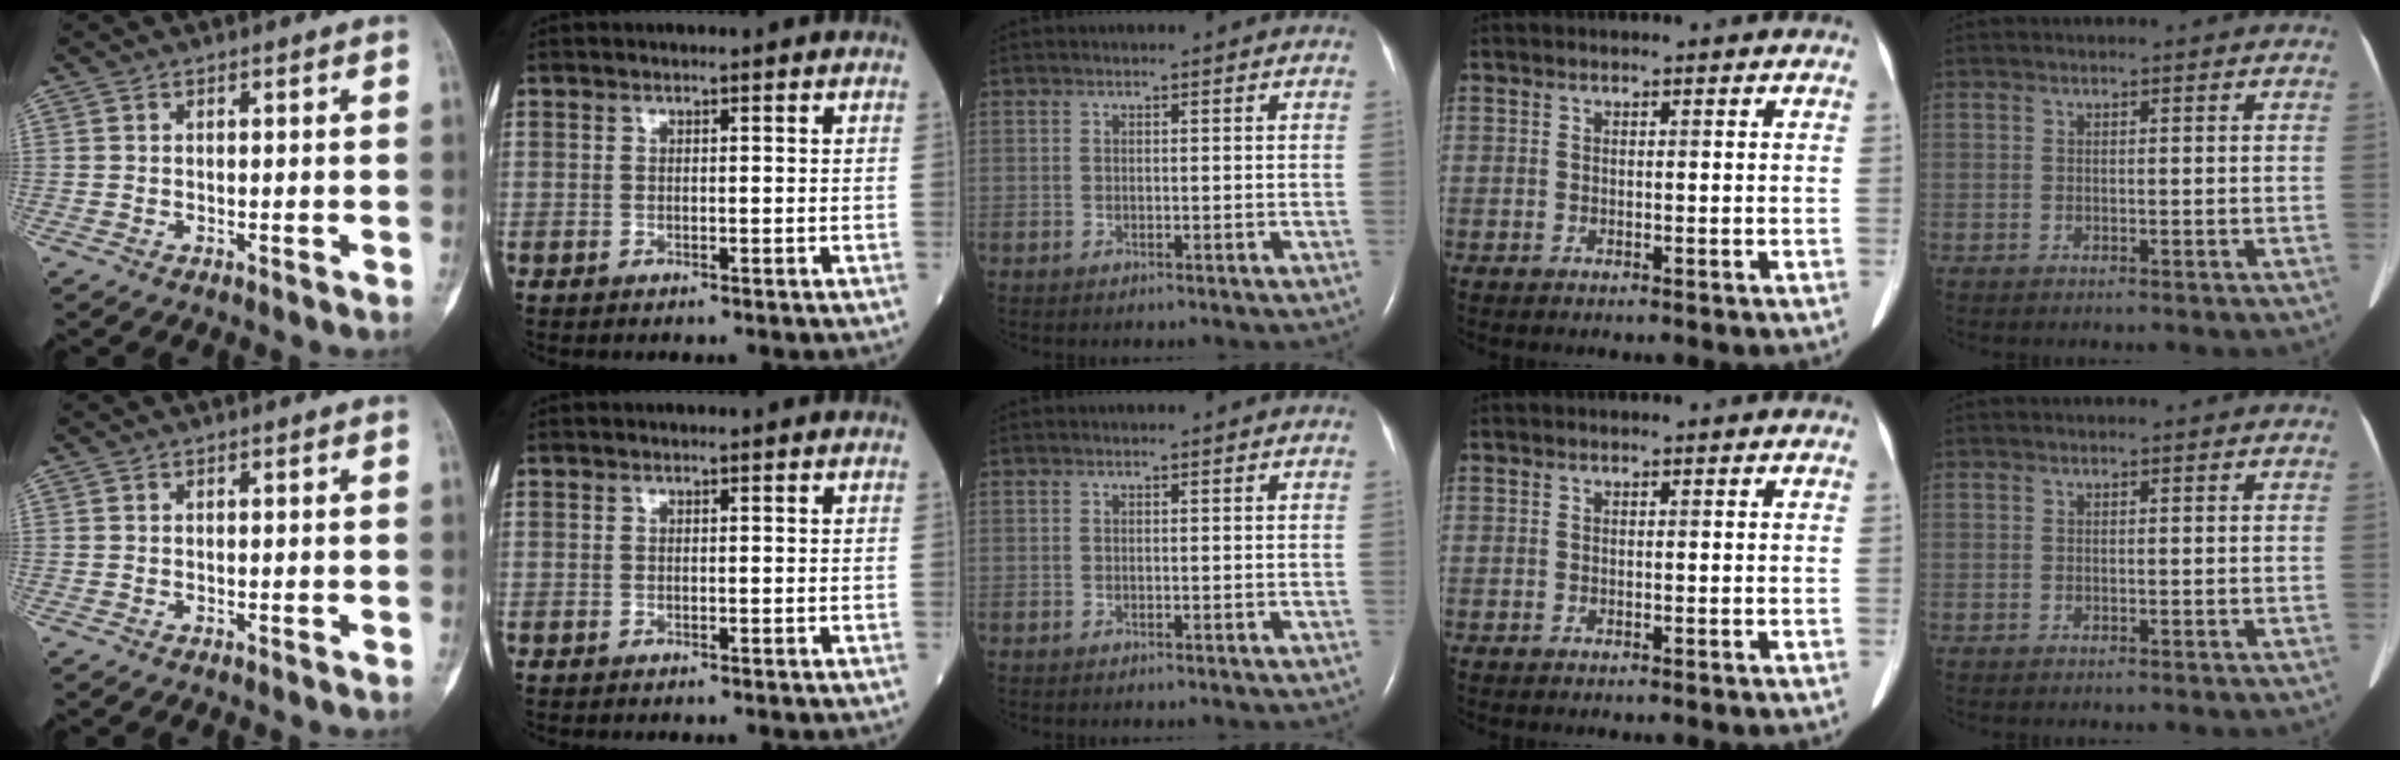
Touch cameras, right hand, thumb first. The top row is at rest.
{}